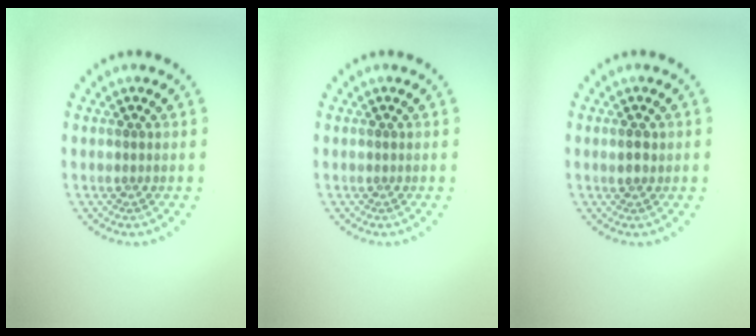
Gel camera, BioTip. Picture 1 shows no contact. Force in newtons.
{"total": 0.0}
{"total": 1.1, "press": 1.0, "slide": 0.2}